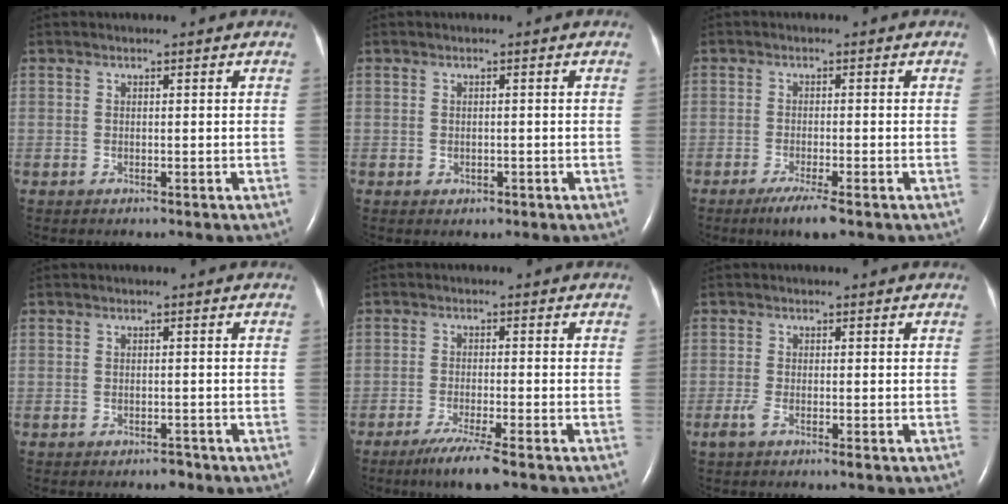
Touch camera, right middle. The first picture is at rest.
{"total": 0.9, "force": [-0.3, 0.7, 0.4], "torque": [-0.006, 0.000, -0.001]}
{"total": 4.3, "force": [-2.8, 0.1, 3.2], "torque": [-0.063, -0.013, -0.048]}
{"total": 1.1, "force": [-0.9, 0.4, 0.4], "torque": [-0.007, 0.000, -0.010]}
{"total": 5.9, "force": [-4.1, -0.3, 4.3], "torque": [-0.082, -0.018, -0.073]}
{"total": 1.8, "force": [-1.0, 0.1, 1.5], "torque": [-0.038, -0.005, -0.024]}